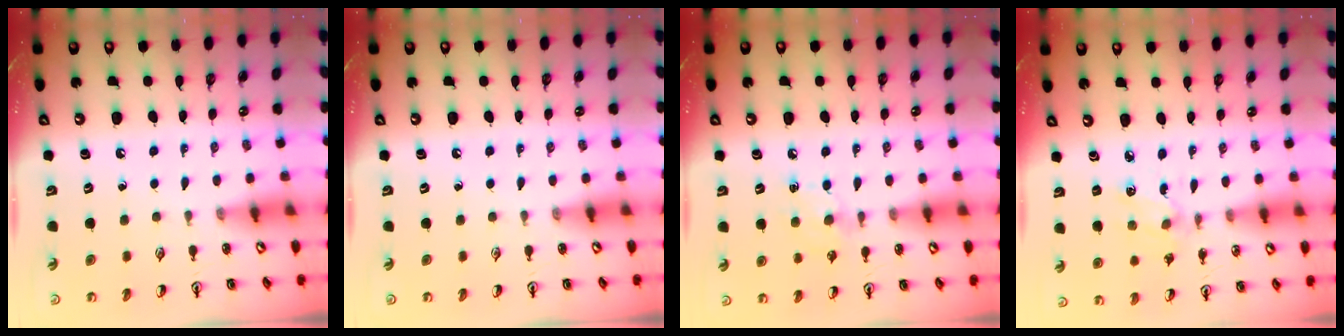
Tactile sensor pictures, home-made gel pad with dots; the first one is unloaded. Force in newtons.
{"total": 0.0}
{"total": 7.7, "press": 7.6, "slide": 0.8}
{"total": 3.0, "press": 2.8, "slide": 1.0}